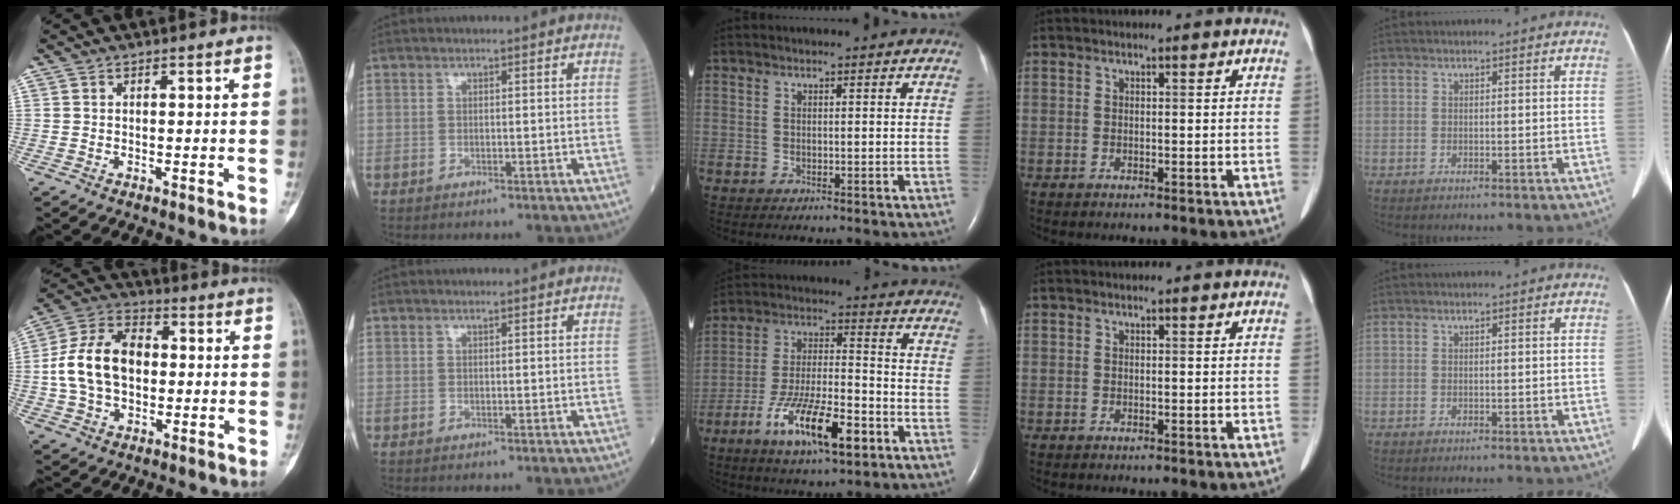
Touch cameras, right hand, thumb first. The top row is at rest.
{"thumb": {"total": 14.1, "force": [-0.1, 9.7, 10.3], "torque": [-0.181, 0.031, -0.007]}, "middle": {"total": 13.7, "force": [-7.0, 3.2, 11.3], "torque": [-0.213, -0.006, -0.117]}}